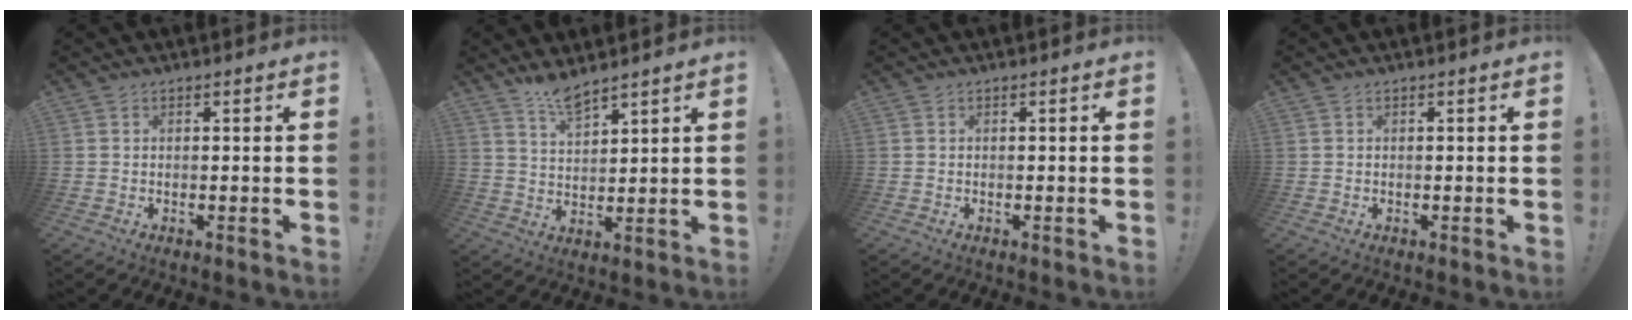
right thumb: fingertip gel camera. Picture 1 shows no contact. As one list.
[{"total": 6.7, "force": [5.9, 1.2, 2.9], "torque": [-0.048, -0.036, 0.105]}, {"total": 0.0}, {"total": 0.0}]